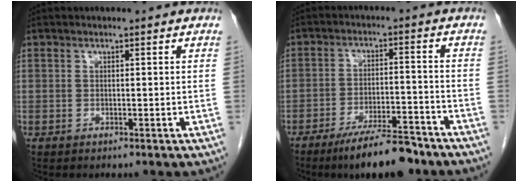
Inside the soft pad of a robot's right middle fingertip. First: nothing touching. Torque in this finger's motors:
{"motor_torque": [1.06, -1.08, 0.41, 0.14]}